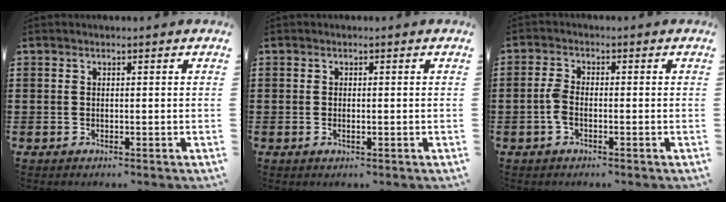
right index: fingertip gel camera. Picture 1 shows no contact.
{"total": 0.6, "force": [-0.1, 0.2, 0.6], "torque": [-0.010, -0.003, -0.001]}
{"total": 2.8, "force": [-1.0, 1.2, 2.4], "torque": [-0.065, -0.004, -0.026]}